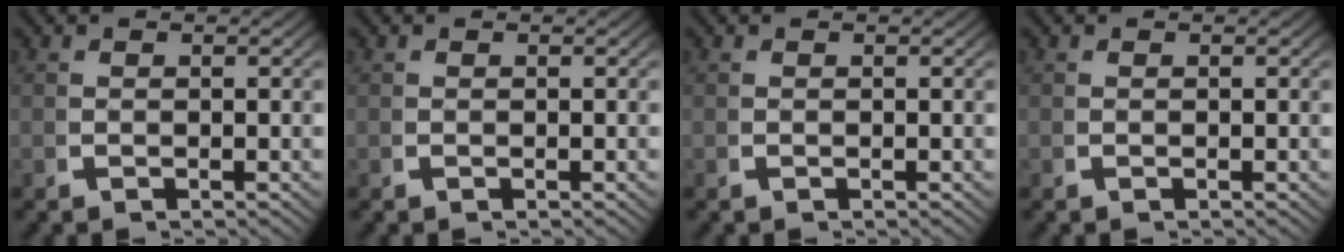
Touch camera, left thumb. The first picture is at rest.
{"total": 0.0}
{"total": 0.0}
{"total": 0.0}